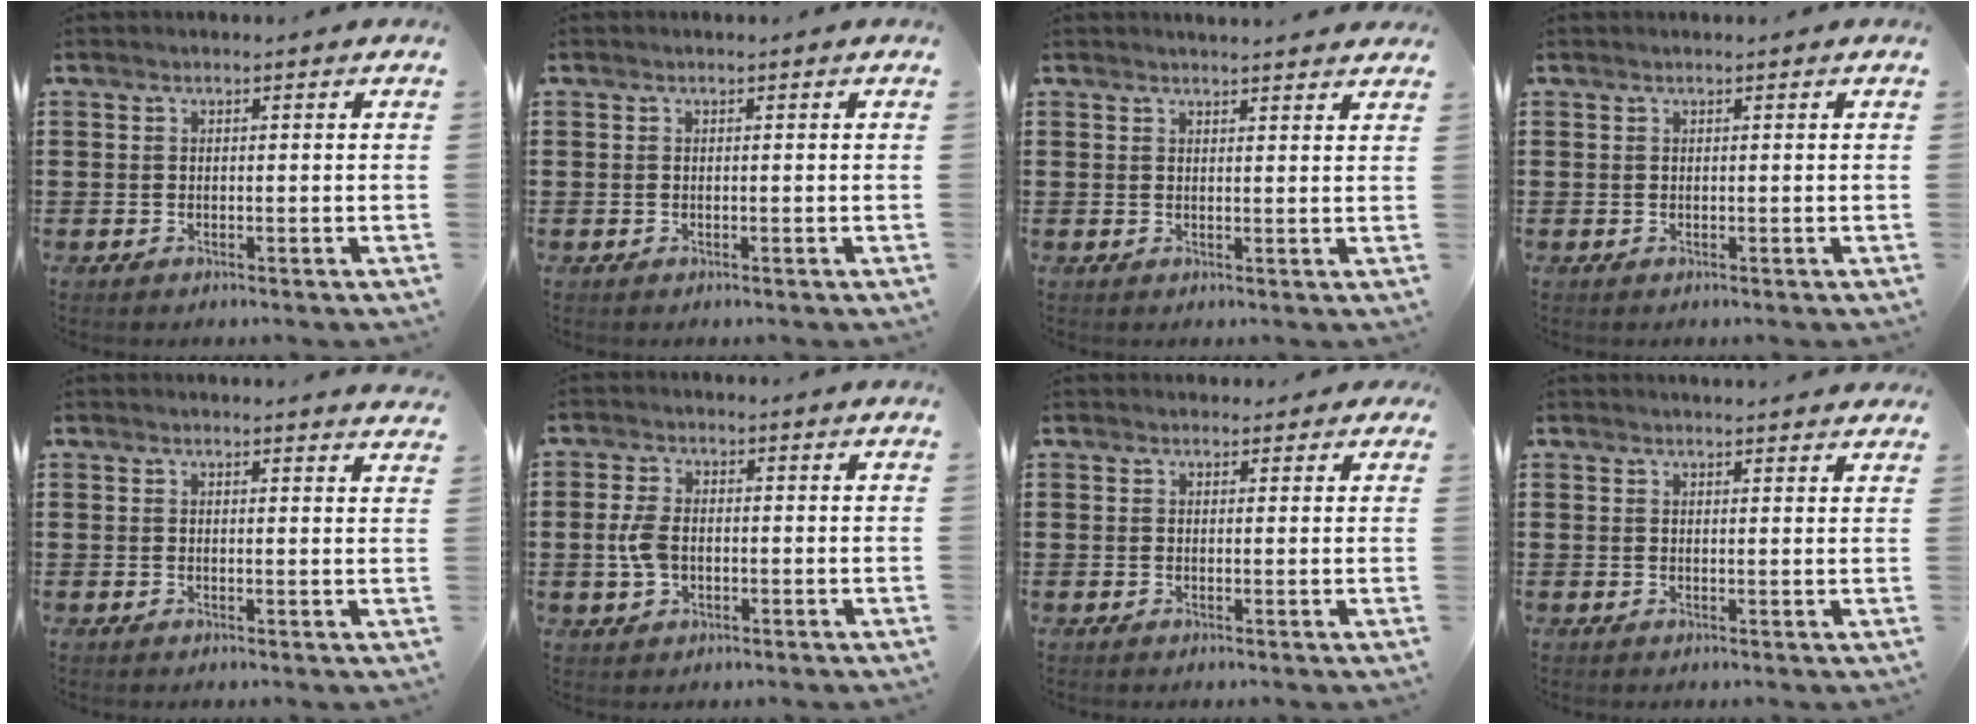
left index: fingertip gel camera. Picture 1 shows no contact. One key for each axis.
{"total": 0.0}
{"total": 1.8, "fx": 1.8, "fy": -0.1, "fz": 0.1, "tx": -0.007, "ty": 0.001, "tz": 0.036}
{"total": 0.0}
{"total": 1.3, "fx": 1.3, "fy": -0.1, "fz": 0.2, "tx": -0.007, "ty": 0.000, "tz": 0.025}
{"total": 4.7, "fx": -0.3, "fy": 2.9, "fz": 3.7, "tx": -0.101, "ty": -0.002, "tz": -0.014}
{"total": 1.2, "fx": 0.9, "fy": 0.8, "fz": 0.1, "tx": 0.003, "ty": 0.005, "tz": 0.014}
{"total": 1.6, "fx": 1.5, "fy": 0.0, "fz": 0.2, "tx": -0.008, "ty": 0.001, "tz": 0.030}